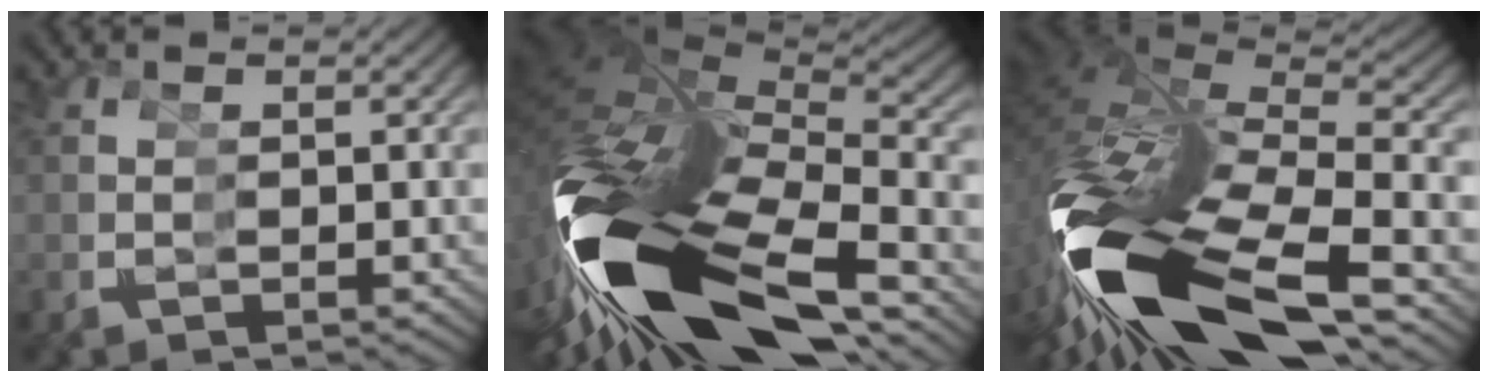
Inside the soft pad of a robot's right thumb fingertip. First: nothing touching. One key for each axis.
{"total": 25.8, "fx": -5.3, "fy": 13.9, "fz": 21.0, "tx": -0.419, "ty": -0.062, "tz": -0.054}
{"total": 22.2, "fx": -4.6, "fy": 12.7, "fz": 17.6, "tx": -0.381, "ty": -0.063, "tz": -0.044}